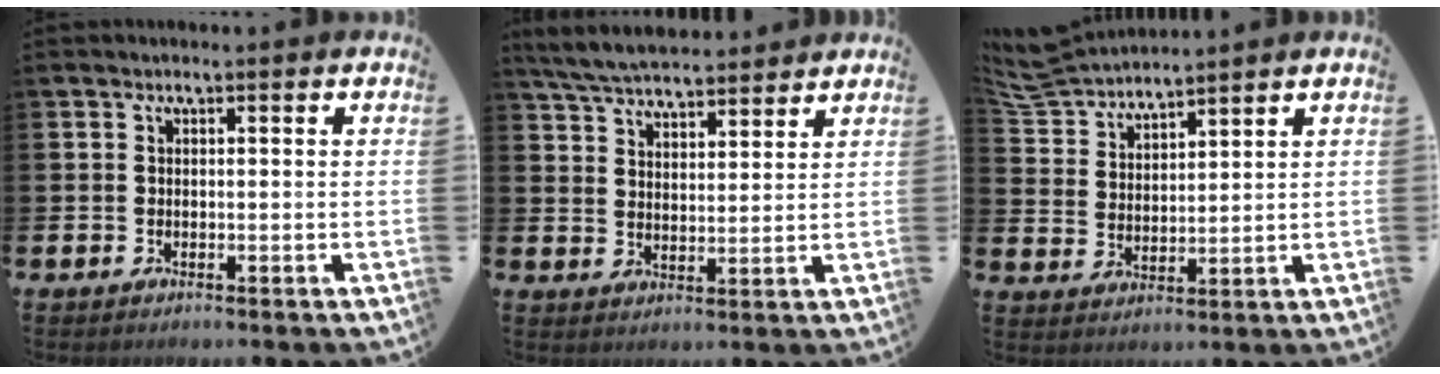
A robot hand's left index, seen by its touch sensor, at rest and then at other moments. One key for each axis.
{"total": 6.2, "fx": 6.1, "fy": 1.0, "fz": 1.2, "tx": -0.048, "ty": -0.027, "tz": 0.111}
{"total": 5.7, "fx": 5.6, "fy": 0.8, "fz": 0.5, "tx": -0.040, "ty": -0.027, "tz": 0.102}